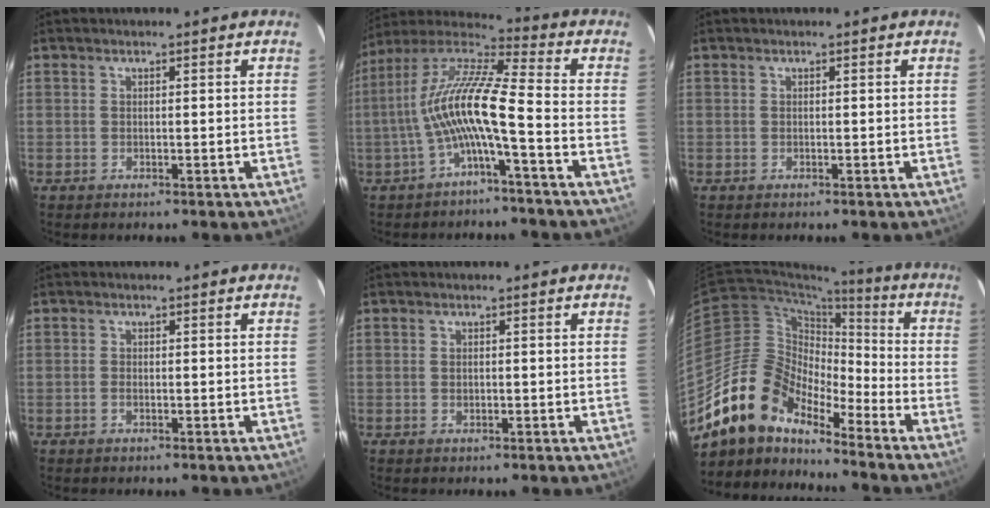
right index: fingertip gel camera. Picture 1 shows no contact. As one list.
[{"total": 12.5, "force": [-3.3, 1.0, 12.0], "torque": [-0.238, 0.014, -0.067]}, {"total": 0.0}, {"total": 1.1, "force": [-0.4, 0.6, 0.8], "torque": [-0.019, 0.001, -0.008]}, {"total": 0.9, "force": [-0.1, 0.7, 0.5], "torque": [-0.008, 0.000, -0.001]}, {"total": 15.3, "force": [-13.0, 5.9, 5.5], "torque": [-0.100, 0.014, -0.249]}]